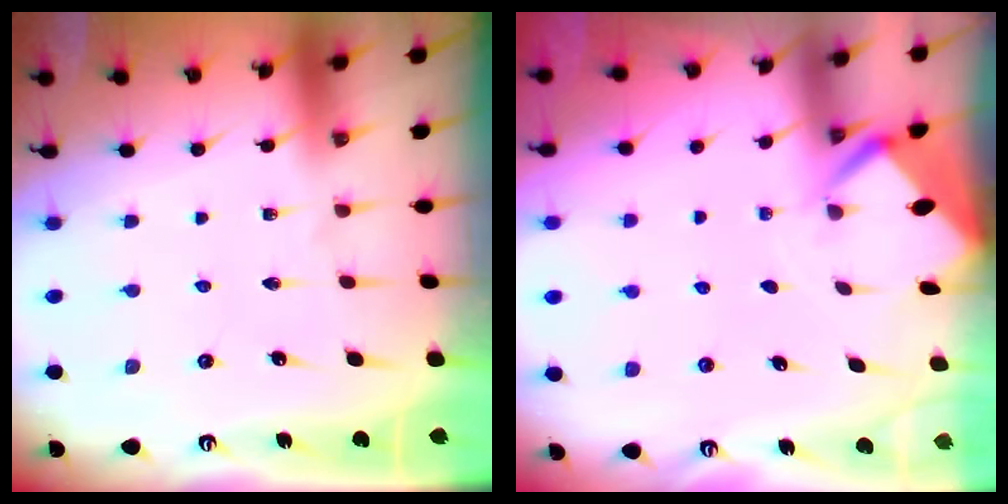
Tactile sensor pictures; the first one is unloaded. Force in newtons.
{"total": 2.9, "press": 2.9, "slide": 0.4}